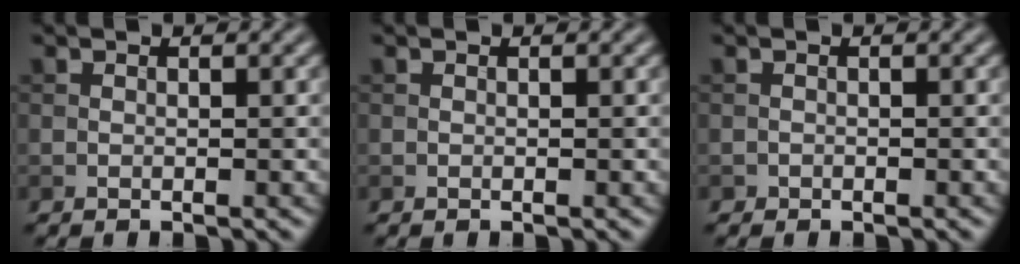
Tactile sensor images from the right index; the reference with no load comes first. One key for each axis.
{"total": 0.0}
{"total": 0.5, "fx": -0.3, "fy": 0.4, "fz": 0.0, "tx": 0.004, "ty": -0.003, "tz": -0.007}